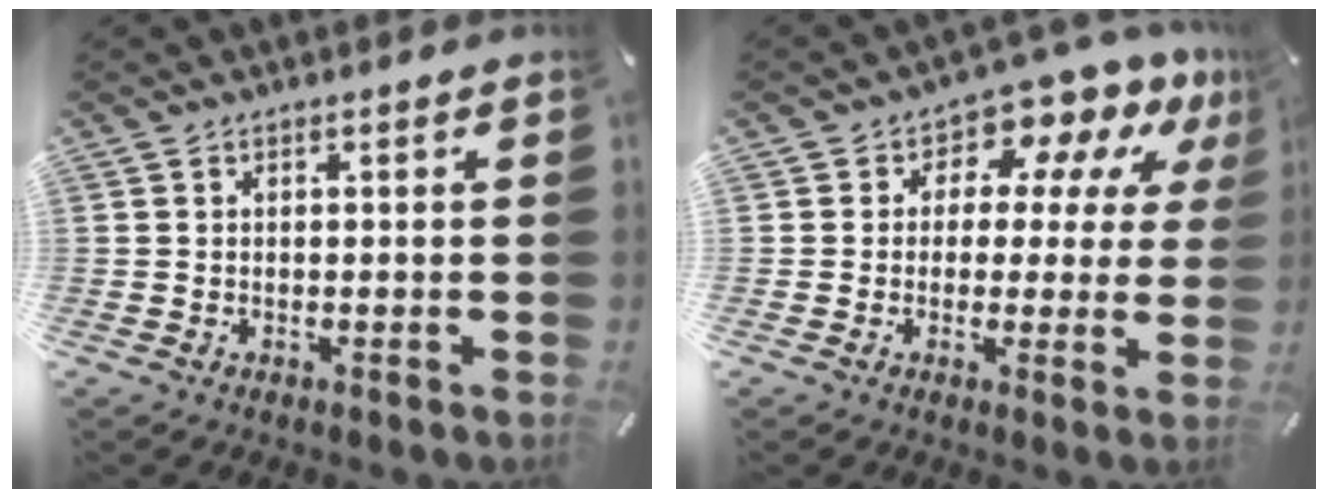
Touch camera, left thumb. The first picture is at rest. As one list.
[{"total": 8.3, "force": [4.6, 5.6, 4.1], "torque": [-0.064, -0.032, 0.080]}]